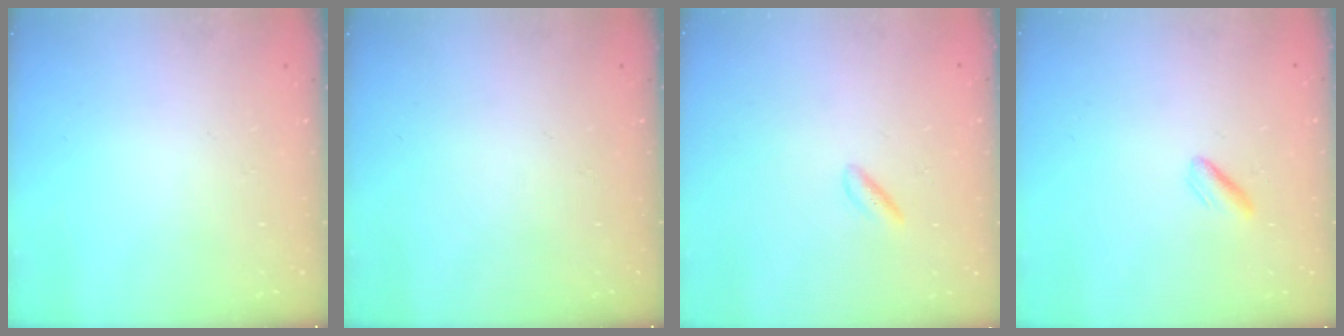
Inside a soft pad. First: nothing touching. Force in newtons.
{"total": 0.0}
{"total": 1.7, "press": 1.3, "slide": 1.1}
{"total": 2.1, "press": 2.0, "slide": 0.7}